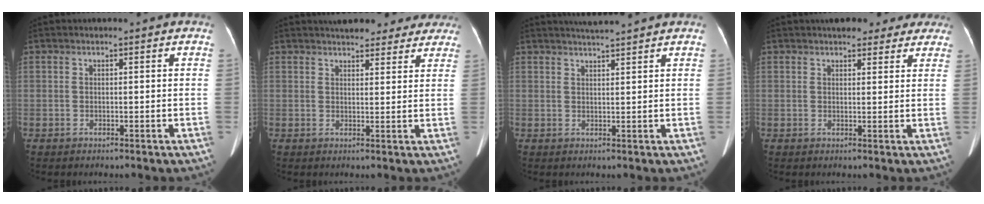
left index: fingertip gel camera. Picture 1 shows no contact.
{"total": 12.6, "force": [11.1, 4.1, 4.3], "torque": [-0.029, 0.025, 0.129]}
{"total": 4.1, "force": [3.8, -0.7, 1.3], "torque": [-0.020, 0.017, 0.059]}
{"total": 8.2, "force": [6.8, 3.3, 3.2], "torque": [-0.021, 0.017, 0.079]}